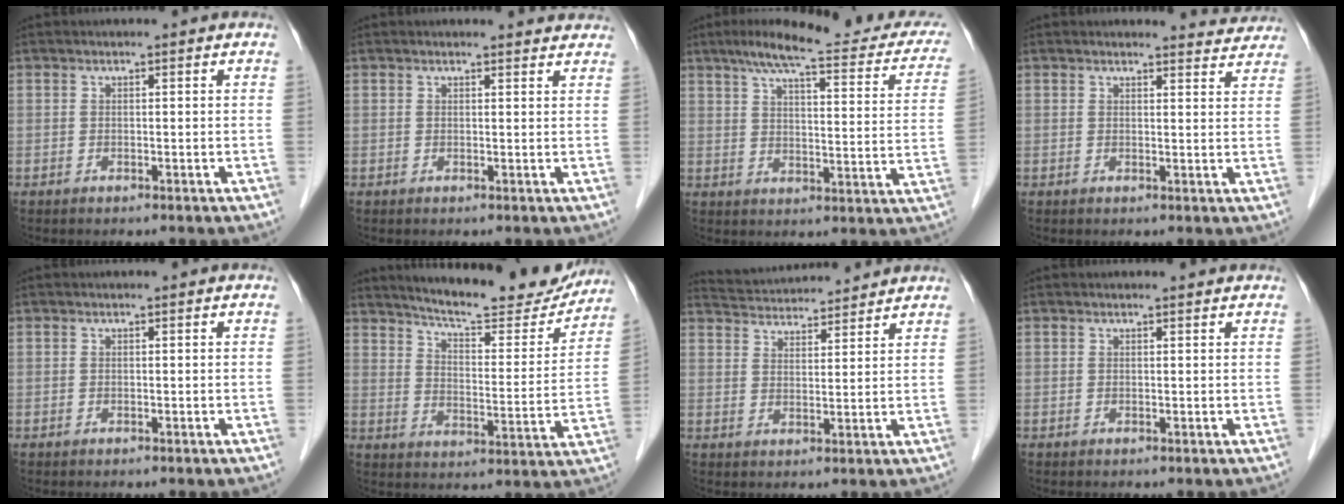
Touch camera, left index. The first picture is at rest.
{"total": 3.1, "force": [3.0, 0.5, 0.3], "torque": [-0.008, -0.001, 0.023]}
{"total": 23.1, "force": [19.2, 3.9, 12.2], "torque": [-0.163, 0.001, 0.233]}
{"total": 4.2, "force": [4.2, 0.6, -0.3], "torque": [0.003, -0.014, 0.031]}
{"total": 0.0}
{"total": 18.0, "force": [16.7, 2.5, 6.3], "torque": [-0.091, -0.034, 0.222]}
{"total": 11.4, "force": [11.0, 1.4, 2.7], "torque": [-0.052, 0.027, 0.166]}
{"total": 1.2, "force": [1.2, 0.1, 0.2], "torque": [-0.011, 0.003, 0.015]}